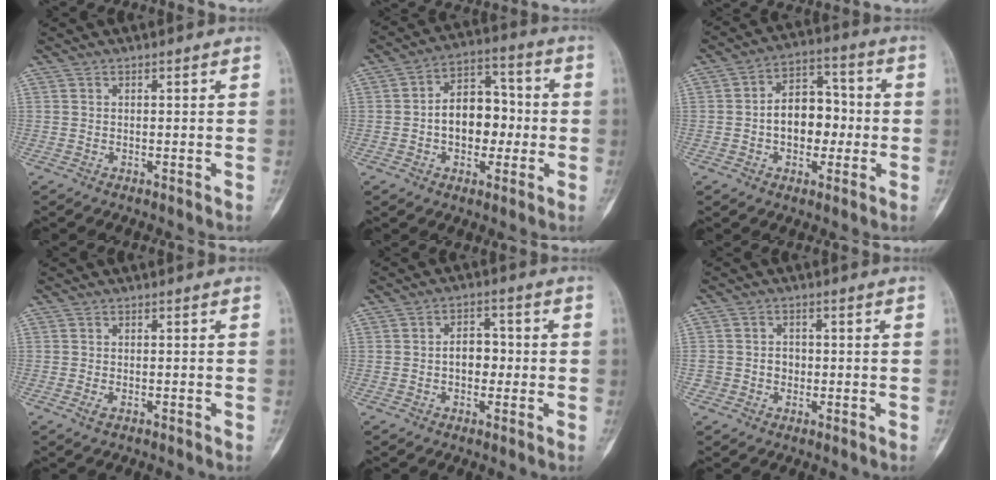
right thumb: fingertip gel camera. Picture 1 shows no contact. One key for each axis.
{"total": 11.8, "fx": -1.0, "fy": 8.1, "fz": 8.5, "tx": -0.089, "ty": 0.037, "tz": -0.023}
{"total": 11.3, "fx": -1.0, "fy": 7.8, "fz": 8.1, "tx": -0.083, "ty": 0.036, "tz": -0.023}
{"total": 1.5, "fx": -0.7, "fy": 0.7, "fz": 1.1, "tx": -0.026, "ty": -0.001, "tz": -0.013}
{"total": 5.0, "fx": -0.5, "fy": 3.5, "fz": 3.6, "tx": -0.035, "ty": 0.018, "tz": -0.015}
{"total": 3.1, "fx": -0.5, "fy": 2.9, "fz": 1.1, "tx": 0.005, "ty": 0.009, "tz": -0.008}